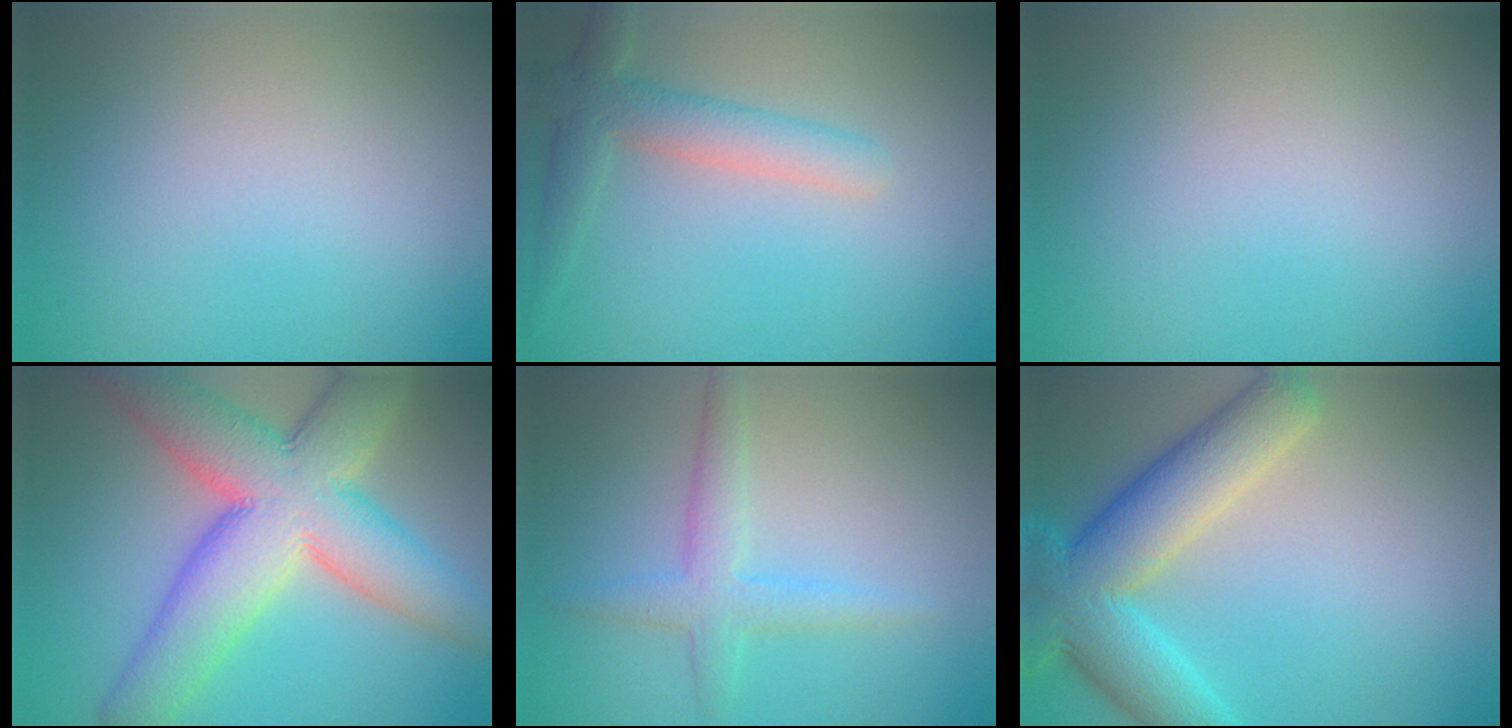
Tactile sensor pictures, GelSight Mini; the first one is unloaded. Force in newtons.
{"total": 3.5, "press": 3.5, "slide": 0.1}
{"total": 0.0}
{"total": 11.7, "press": 11.7, "slide": 0.4}
{"total": 2.7, "press": 2.7, "slide": 0.1}
{"total": 8.8, "press": 8.8, "slide": 0.5}